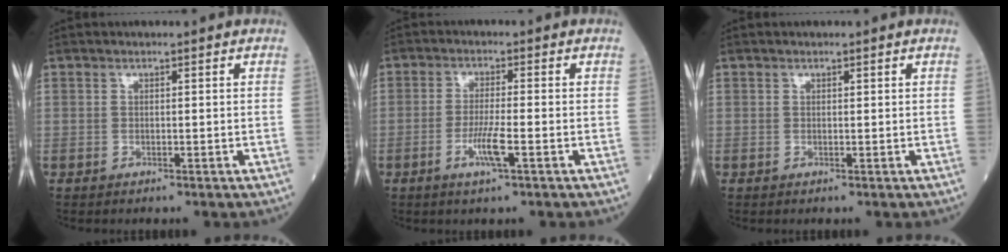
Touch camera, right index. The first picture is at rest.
{"total": 4.5, "force": [-1.8, 0.0, 4.1], "torque": [-0.082, -0.008, -0.036]}
{"total": 0.0}